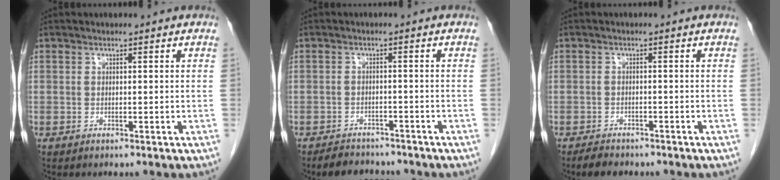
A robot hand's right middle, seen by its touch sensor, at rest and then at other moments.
{"total": 5.0, "force": [-4.5, 2.0, 1.0], "torque": [-0.017, -0.004, -0.067]}
{"total": 3.1, "force": [-2.7, 1.3, 1.0], "torque": [-0.024, -0.003, -0.041]}